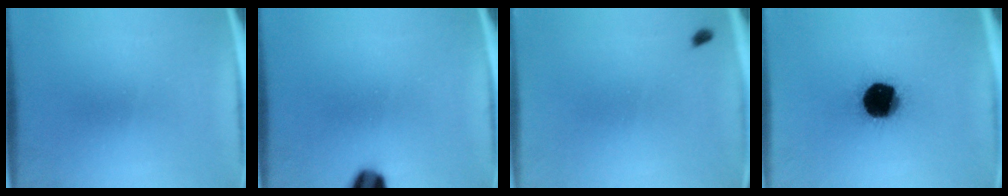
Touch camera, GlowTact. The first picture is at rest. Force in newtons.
{"total": 8.4}
{"total": 0.8}
{"total": 19.0}